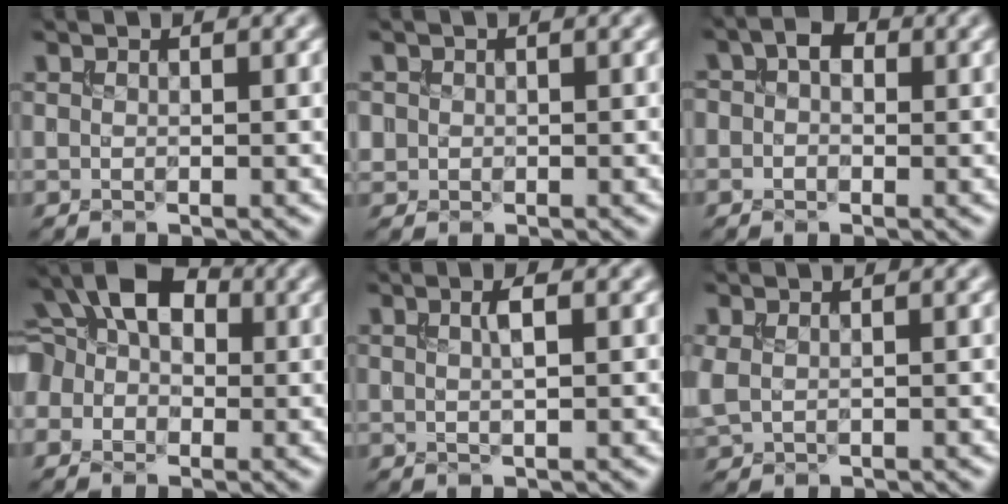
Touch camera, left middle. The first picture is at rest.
{"total": 0.8, "force": [-0.3, 0.8, -0.2], "torque": [0.011, -0.004, -0.004]}
{"total": 2.1, "force": [0.0, 1.6, 1.3], "torque": [-0.015, 0.007, -0.009]}
{"total": 9.7, "force": [1.3, 7.3, 6.2], "torque": [-0.105, 0.039, -0.010]}
{"total": 1.5, "force": [0.3, 0.3, 1.5], "torque": [-0.023, 0.004, 0.004]}
{"total": 0.9, "force": [0.1, 0.6, 0.7], "torque": [-0.020, 0.000, 0.008]}